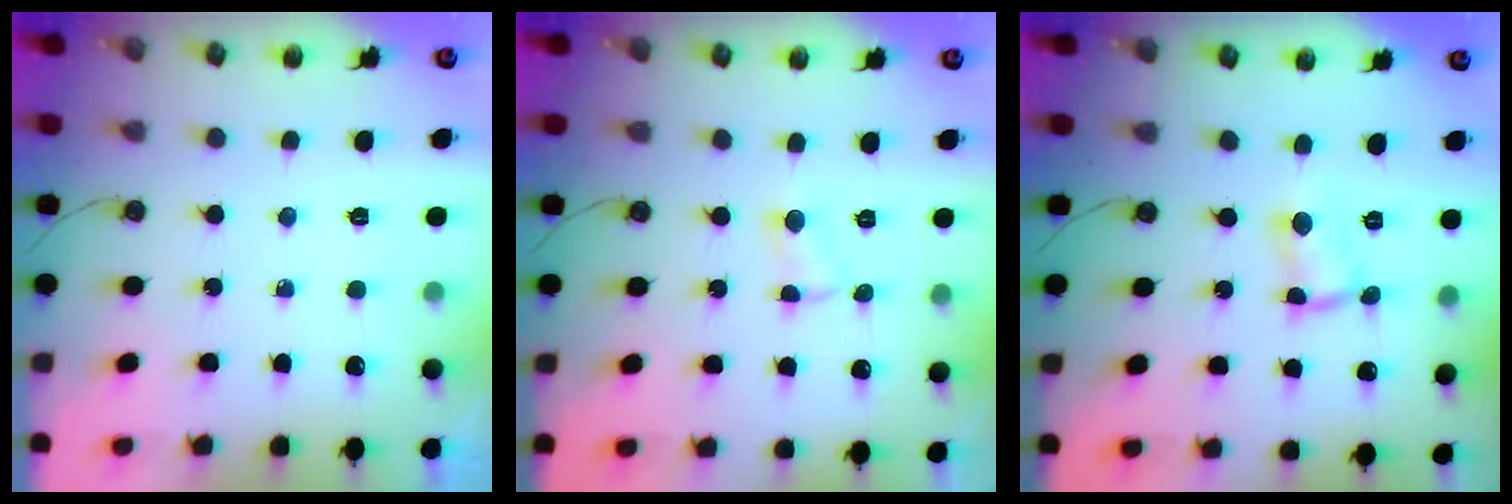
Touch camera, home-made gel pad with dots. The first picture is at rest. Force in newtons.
{"total": 2.7, "press": 2.6, "slide": 0.5}
{"total": 2.9, "press": 1.4, "slide": 2.5}